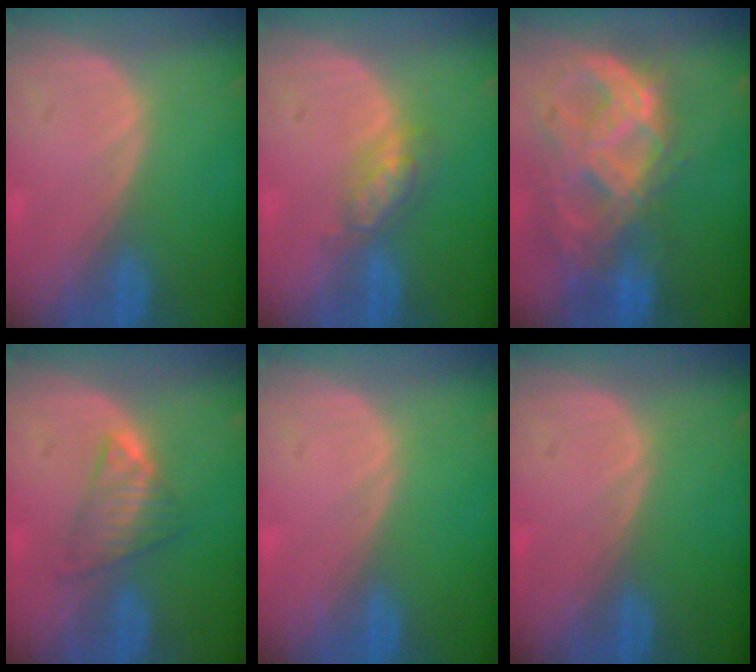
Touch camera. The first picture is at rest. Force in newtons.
{"total": 4.7, "press": 4.1, "slide": 2.2}
{"total": 11.4, "press": 9.7, "slide": 6.1}
{"total": 4.4, "press": 4.3, "slide": 0.8}
{"total": 0.0}
{"total": 0.0}